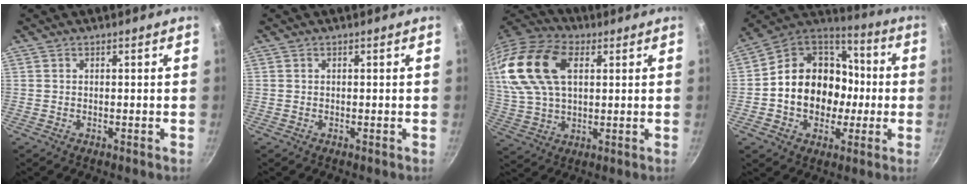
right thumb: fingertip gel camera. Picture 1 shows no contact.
{"total": 0.0}
{"total": 20.7, "force": [6.1, 12.5, 15.3], "torque": [-0.302, 0.006, 0.107]}
{"total": 19.6, "force": [-1.4, 15.8, 11.5], "torque": [-0.158, 0.045, -0.027]}